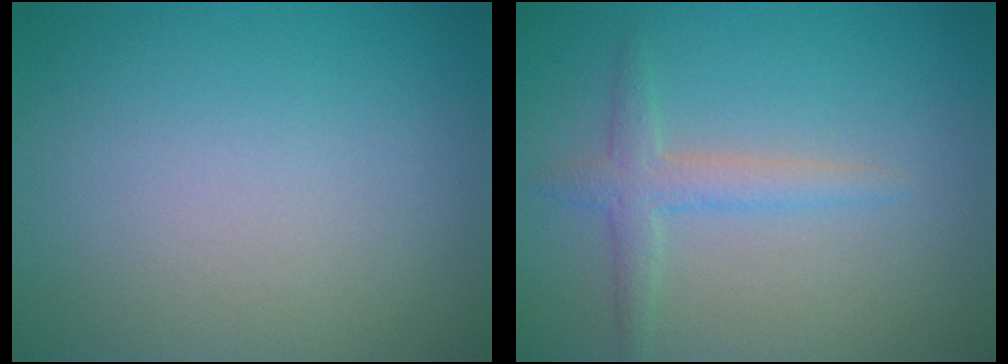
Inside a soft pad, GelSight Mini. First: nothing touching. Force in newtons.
{"total": 2.2, "press": 2.2, "slide": 0.0}